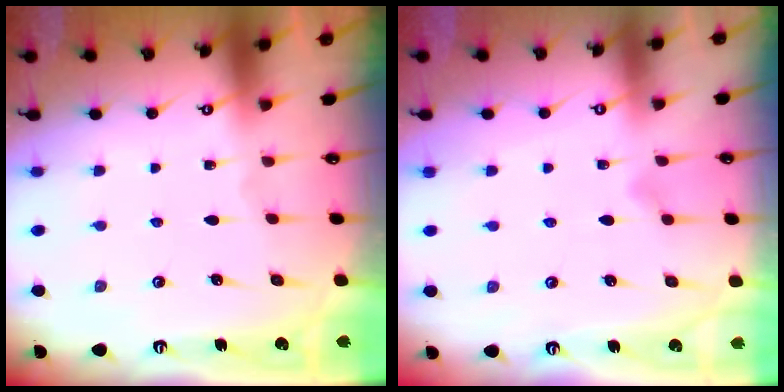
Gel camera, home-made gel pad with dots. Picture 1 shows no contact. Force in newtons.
{"total": 6.6, "press": 6.6, "slide": 0.3}